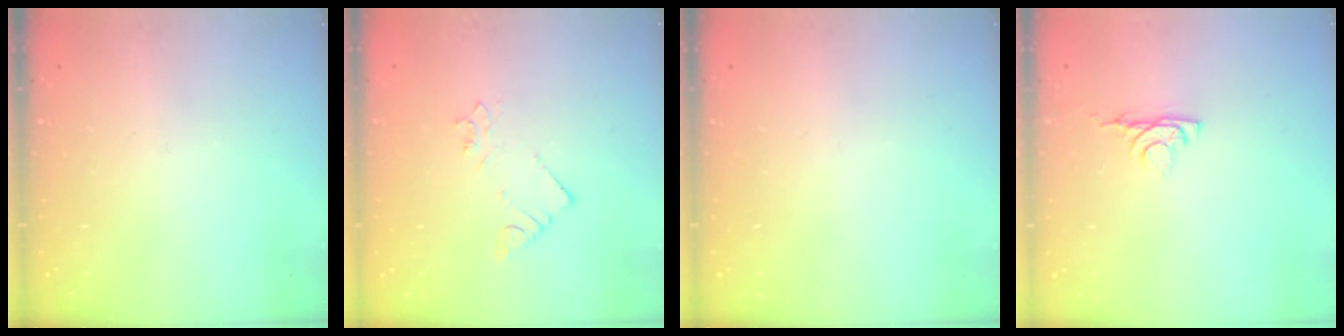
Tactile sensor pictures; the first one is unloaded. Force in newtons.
{"total": 2.7, "press": 2.7, "slide": 0.3}
{"total": 0.0}
{"total": 3.4, "press": 3.3, "slide": 0.6}